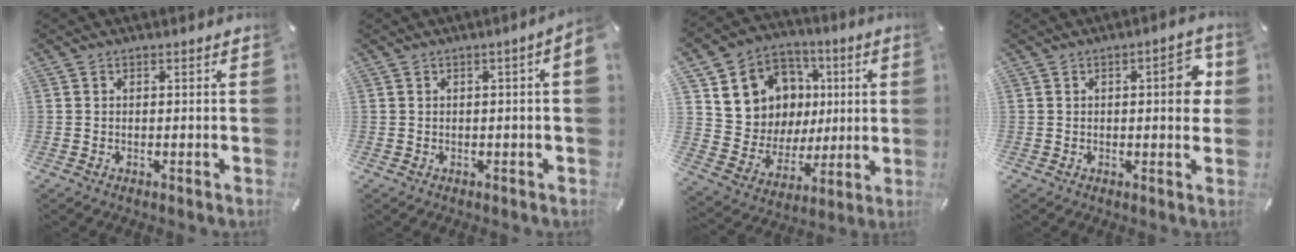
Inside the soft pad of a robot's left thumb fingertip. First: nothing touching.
{"total": 2.2, "force": [0.0, 0.0, 2.2], "torque": [-0.036, -0.003, -0.001]}
{"total": 13.0, "force": [3.6, 12.1, 2.7], "torque": [-0.041, -0.028, 0.084]}
{"total": 7.6, "force": [1.3, 2.9, 6.9], "torque": [-0.072, -0.010, 0.010]}